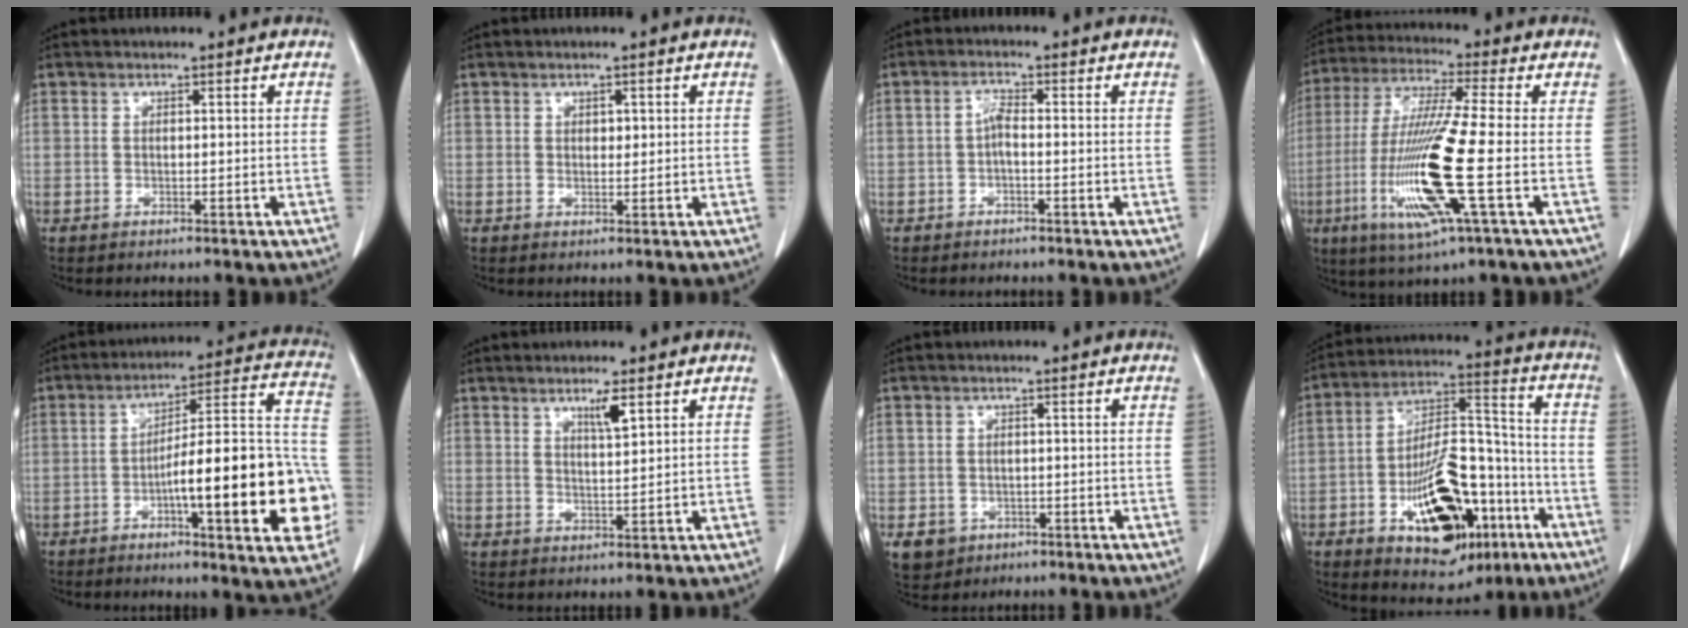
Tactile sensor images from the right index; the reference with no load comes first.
{"total": 1.0, "force": [0.3, 0.7, 0.7], "torque": [-0.007, 0.000, 0.004]}
{"total": 2.0, "force": [-0.6, 0.5, 1.8], "torque": [-0.033, 0.006, -0.011]}
{"total": 15.5, "force": [-4.1, -0.4, 14.9], "torque": [-0.313, -0.021, -0.084]}
{"total": 21.2, "force": [-5.8, 3.2, 20.2], "torque": [-0.221, 0.030, -0.071]}
{"total": 2.9, "force": [1.7, 0.1, 2.3], "torque": [-0.044, -0.005, 0.032]}
{"total": 4.6, "force": [-2.2, 4.0, 1.0], "torque": [-0.012, 0.006, -0.026]}
{"total": 20.3, "force": [-8.1, 9.2, 16.2], "torque": [-0.273, 0.020, -0.111]}